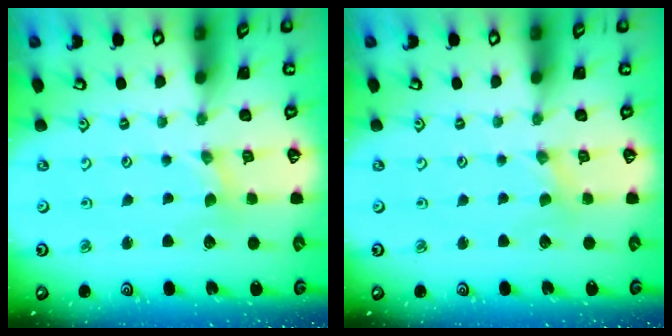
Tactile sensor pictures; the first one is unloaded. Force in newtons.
{"total": 1.0, "press": 1.0, "slide": 0.1}